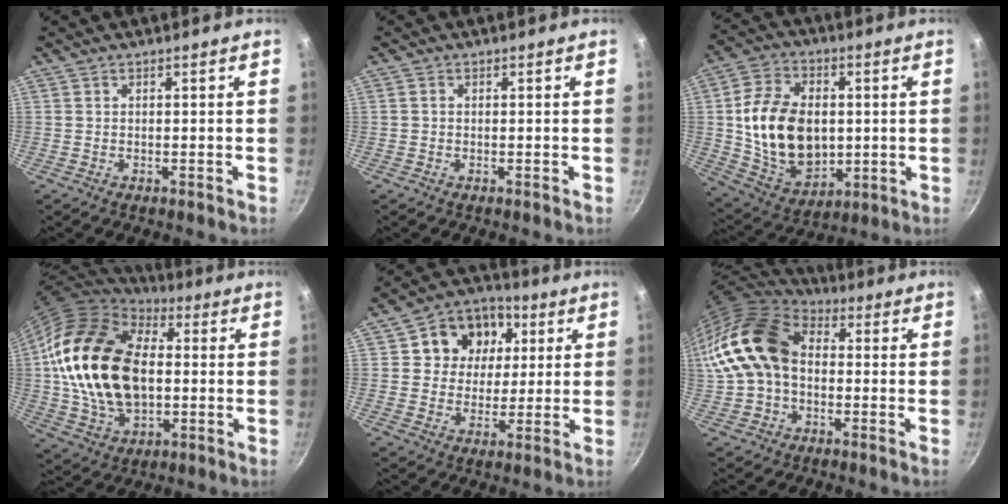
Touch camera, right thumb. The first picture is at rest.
{"total": 0.5, "force": [0.0, 0.4, 0.2], "torque": [-0.003, 0.003, -0.001]}
{"total": 19.2, "force": [0.9, 13.5, 13.6], "torque": [-0.216, -0.002, 0.028]}
{"total": 24.3, "force": [1.6, 16.0, 18.3], "torque": [-0.315, 0.015, 0.029]}
{"total": 12.4, "force": [3.7, 10.5, 5.5], "torque": [-0.058, 0.002, 0.048]}
{"total": 18.2, "force": [0.8, 13.1, 12.5], "torque": [-0.235, 0.042, 0.008]}